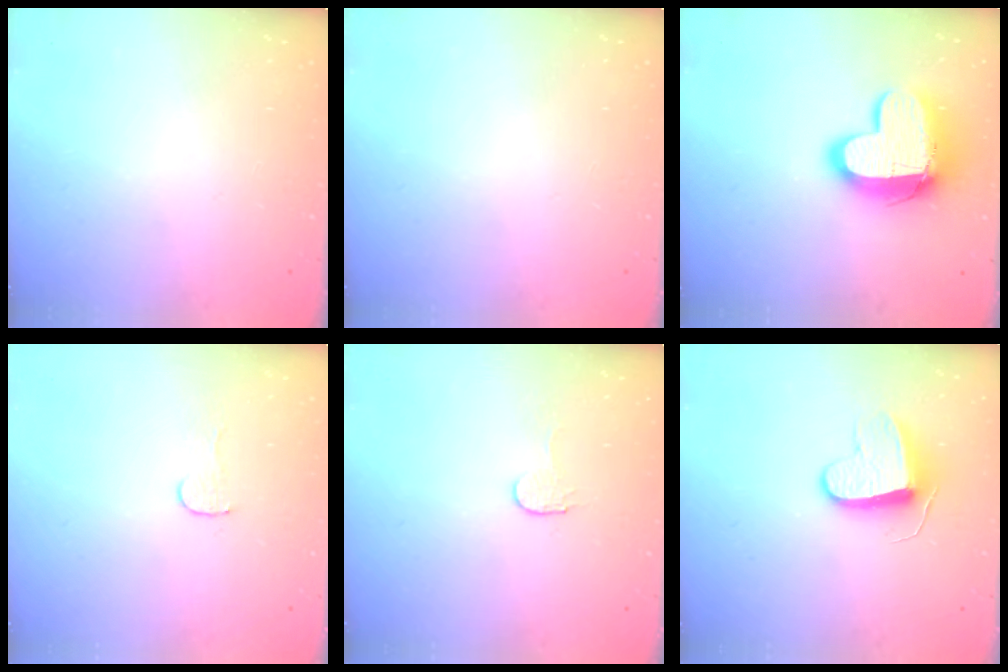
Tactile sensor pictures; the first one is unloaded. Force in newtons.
{"total": 0.0}
{"total": 15.0, "press": 14.9, "slide": 1.3}
{"total": 4.1, "press": 4.1, "slide": 0.3}
{"total": 2.9, "press": 2.9, "slide": 0.3}
{"total": 9.3, "press": 9.3, "slide": 0.5}